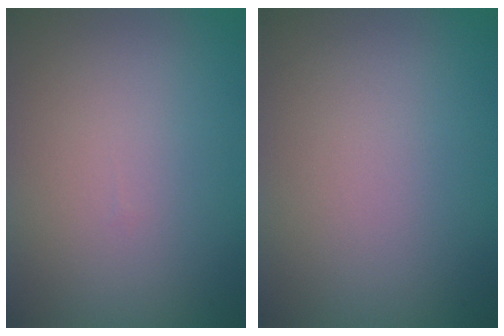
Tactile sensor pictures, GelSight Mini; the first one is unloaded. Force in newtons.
{"total": 0.0}